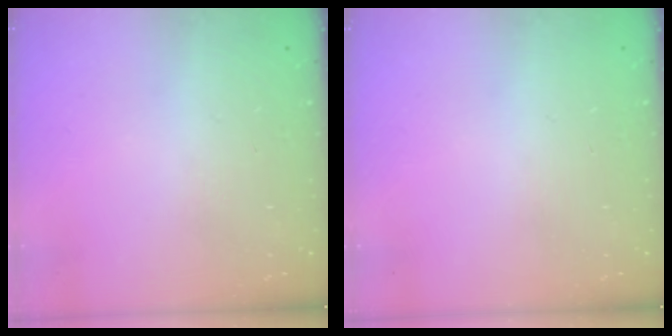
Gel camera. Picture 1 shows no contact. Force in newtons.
{"total": 0.0}